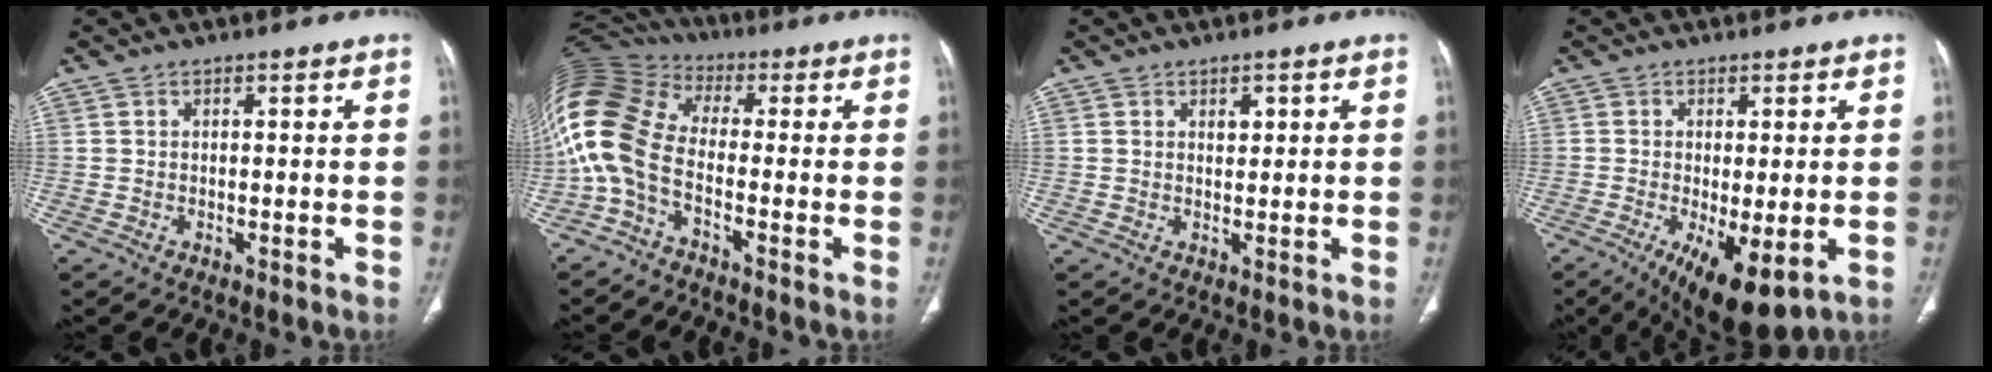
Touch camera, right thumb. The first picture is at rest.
{"total": 14.7, "force": [-3.4, 9.0, 11.2], "torque": [-0.245, 0.062, -0.081]}
{"total": 1.6, "force": [0.7, 1.1, 1.0], "torque": [-0.005, -0.003, 0.013]}
{"total": 10.7, "force": [-3.6, 3.7, 9.3], "torque": [-0.149, -0.021, -0.047]}